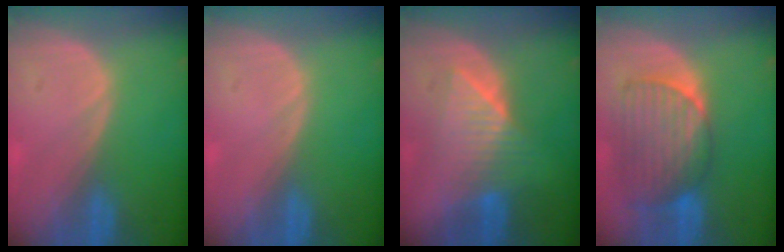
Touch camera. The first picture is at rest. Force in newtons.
{"total": 0.0}
{"total": 6.4, "press": 6.3, "slide": 0.3}
{"total": 8.9, "press": 8.3, "slide": 3.1}